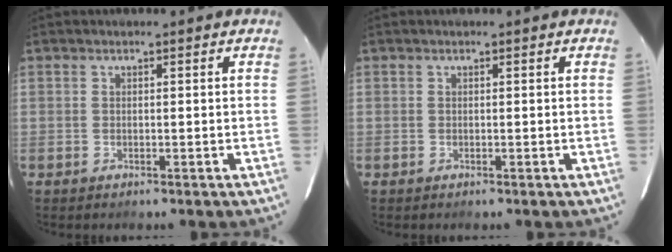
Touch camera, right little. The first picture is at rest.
{"total": 0.0}